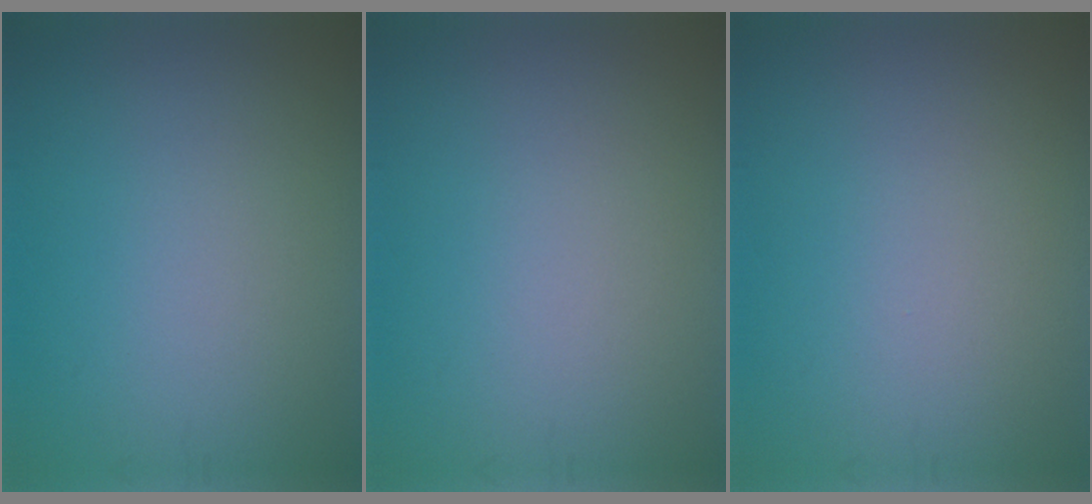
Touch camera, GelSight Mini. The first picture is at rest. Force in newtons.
{"total": 0.0}
{"total": 0.0}